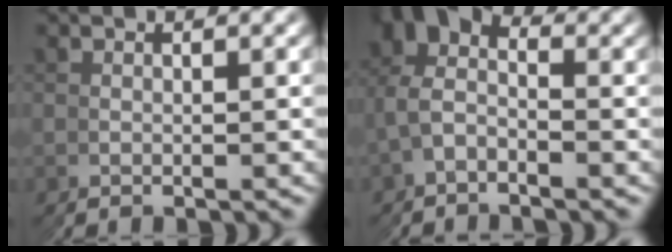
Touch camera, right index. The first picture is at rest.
{"total": 9.2, "force": [2.6, 7.9, 3.8], "torque": [-0.063, 0.024, 0.012]}